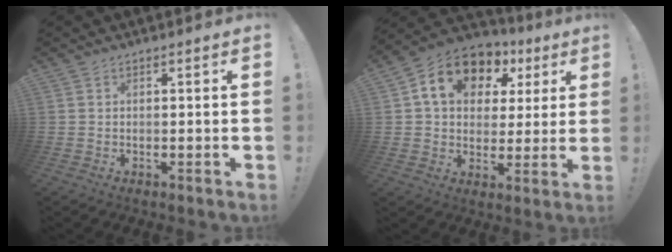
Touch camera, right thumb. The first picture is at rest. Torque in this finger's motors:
{"motor_torque": [1.43, 2.88, 1.12, 0.23, 0.06]}